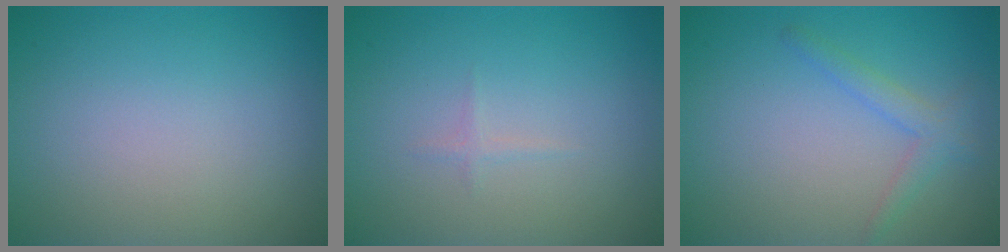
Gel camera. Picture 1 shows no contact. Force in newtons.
{"total": 0.5, "press": 0.5, "slide": 0.0}
{"total": 1.8, "press": 1.8, "slide": 0.0}